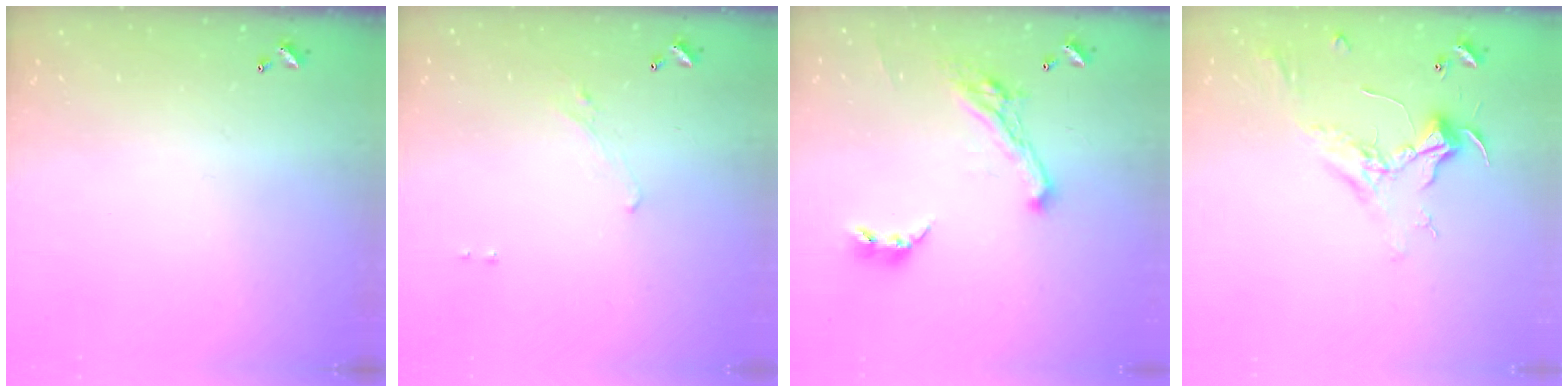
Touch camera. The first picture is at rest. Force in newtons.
{"total": 1.2, "press": 0.9, "slide": 0.8}
{"total": 7.4, "press": 7.2, "slide": 1.3}
{"total": 2.4, "press": 2.3, "slide": 0.8}